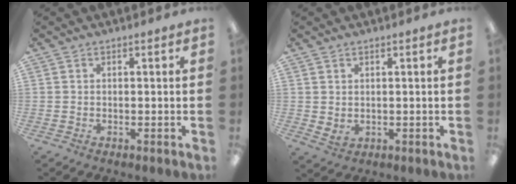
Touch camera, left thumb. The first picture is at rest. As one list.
[{"total": 2.0, "force": [1.1, 1.4, 1.0], "torque": [-0.012, -0.003, 0.020]}]